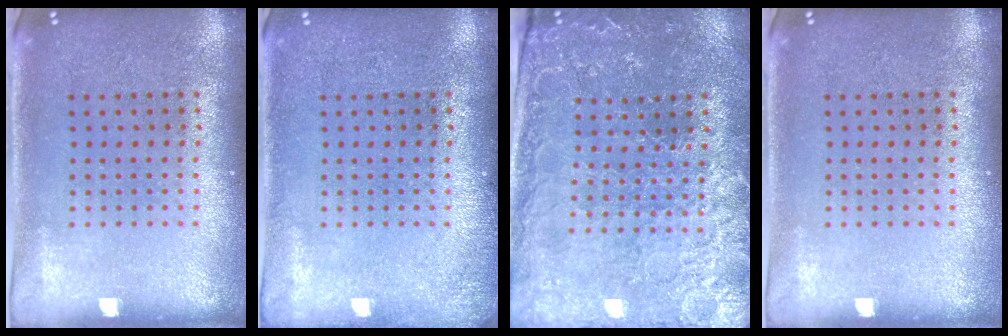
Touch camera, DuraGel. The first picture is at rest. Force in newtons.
{"total": 1.0, "press": 1.0, "slide": 0.3}
{"total": 1.7, "press": 1.7, "slide": 0.3}
{"total": 0.0}